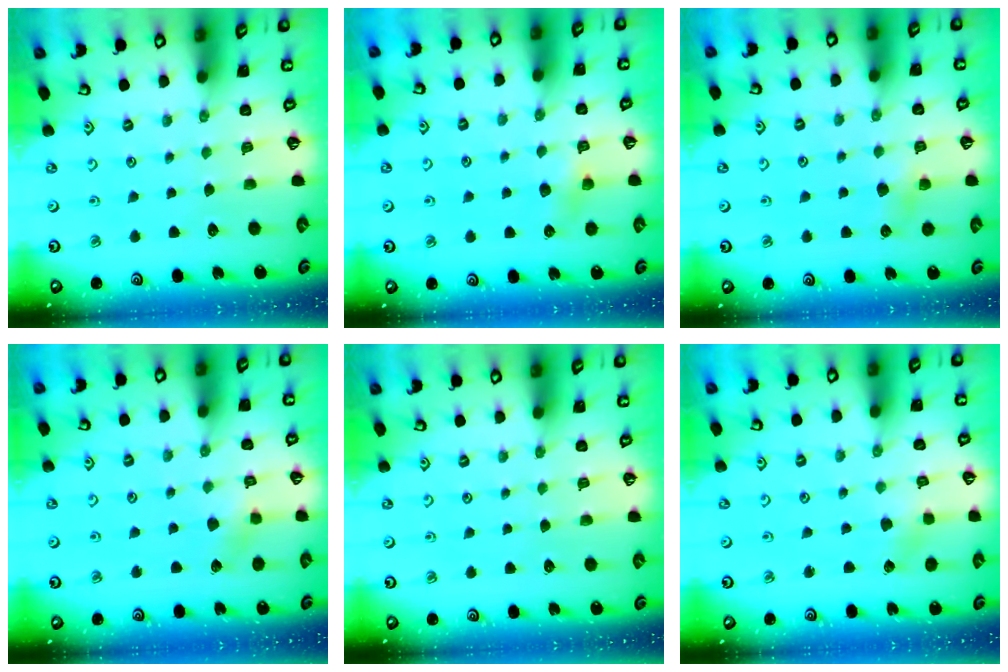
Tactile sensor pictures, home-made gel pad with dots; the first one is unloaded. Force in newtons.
{"total": 4.7, "press": 4.6, "slide": 0.7}
{"total": 5.3, "press": 5.3, "slide": 0.5}
{"total": 3.6, "press": 3.6, "slide": 0.4}
{"total": 0.0}
{"total": 2.3, "press": 2.3, "slide": 0.4}